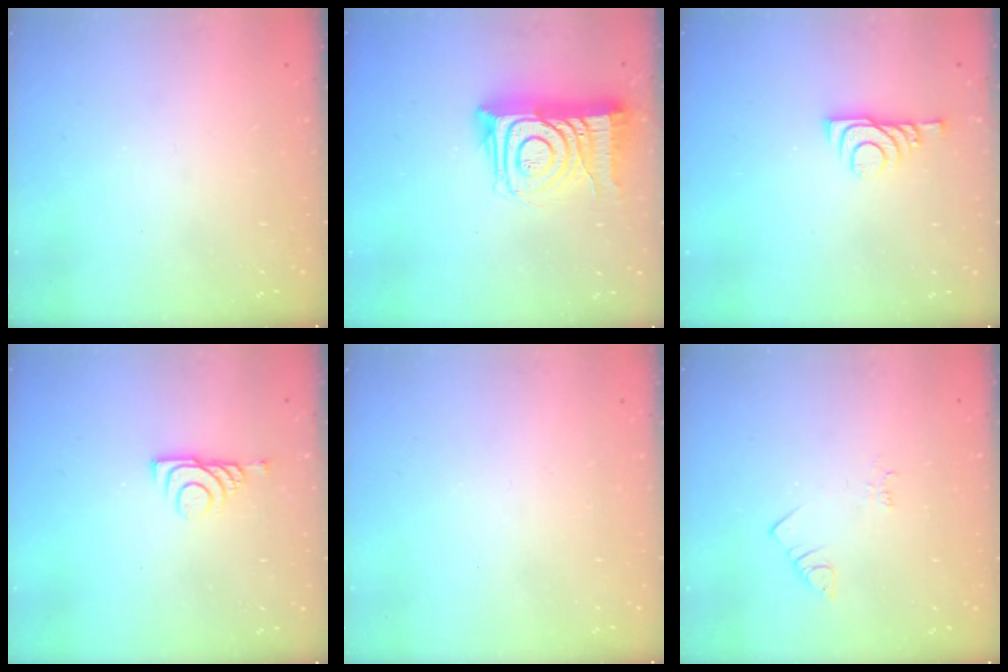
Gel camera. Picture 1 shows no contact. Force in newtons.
{"total": 15.0, "press": 14.9, "slide": 1.1}
{"total": 6.7, "press": 6.7, "slide": 0.7}
{"total": 6.3, "press": 6.3, "slide": 0.9}
{"total": 1.5, "press": 1.5, "slide": 0.1}
{"total": 2.2, "press": 2.2, "slide": 0.6}